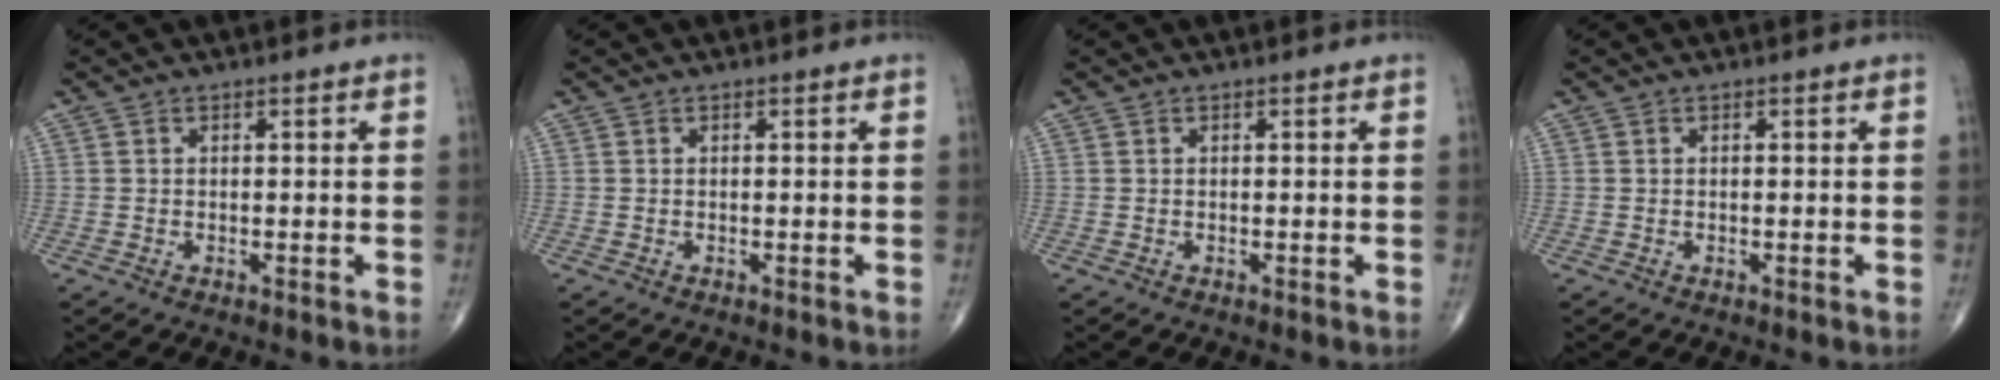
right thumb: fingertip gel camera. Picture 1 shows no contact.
{"total": 0.0}
{"total": 0.0}
{"total": 0.0}